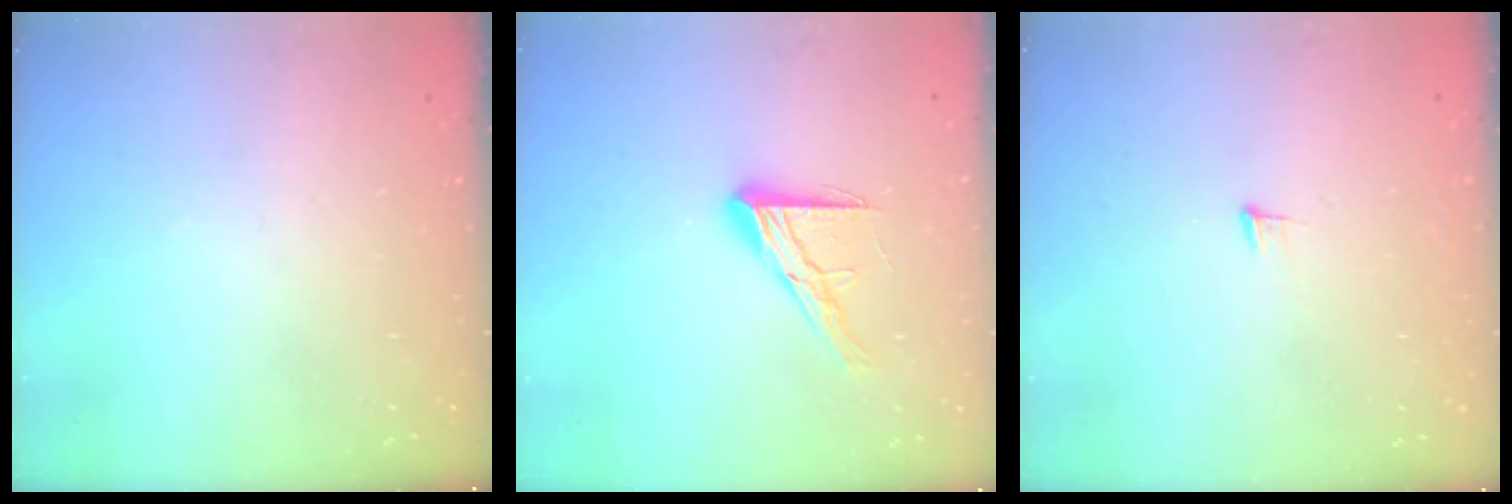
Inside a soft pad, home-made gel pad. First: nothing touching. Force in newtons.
{"total": 12.3, "press": 12.2, "slide": 1.1}
{"total": 5.4, "press": 5.3, "slide": 1.0}